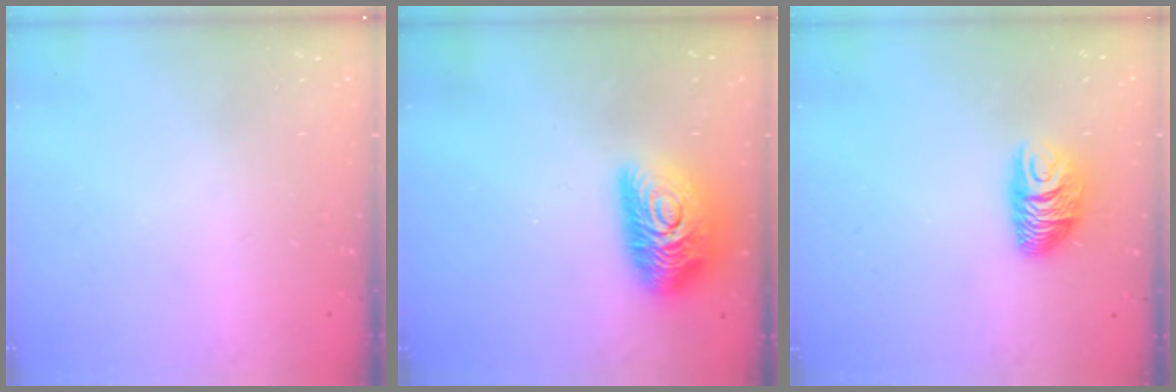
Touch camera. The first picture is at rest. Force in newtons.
{"total": 15.8, "press": 15.7, "slide": 0.9}
{"total": 9.5, "press": 9.4, "slide": 0.8}